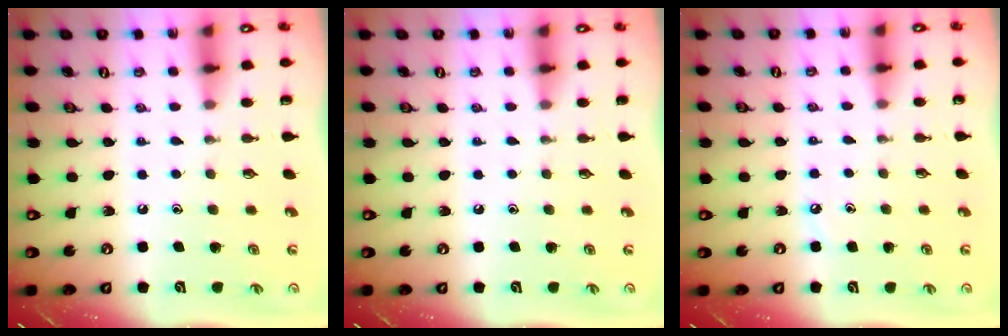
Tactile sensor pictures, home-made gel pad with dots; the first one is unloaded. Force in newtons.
{"total": 0.0}
{"total": 2.8, "press": 2.7, "slide": 0.4}